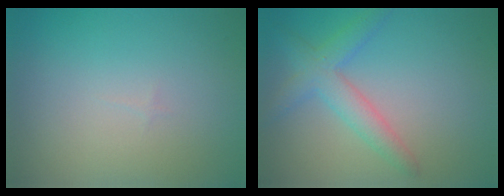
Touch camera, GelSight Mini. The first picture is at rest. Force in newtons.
{"total": 3.5, "press": 3.5, "slide": 0.1}